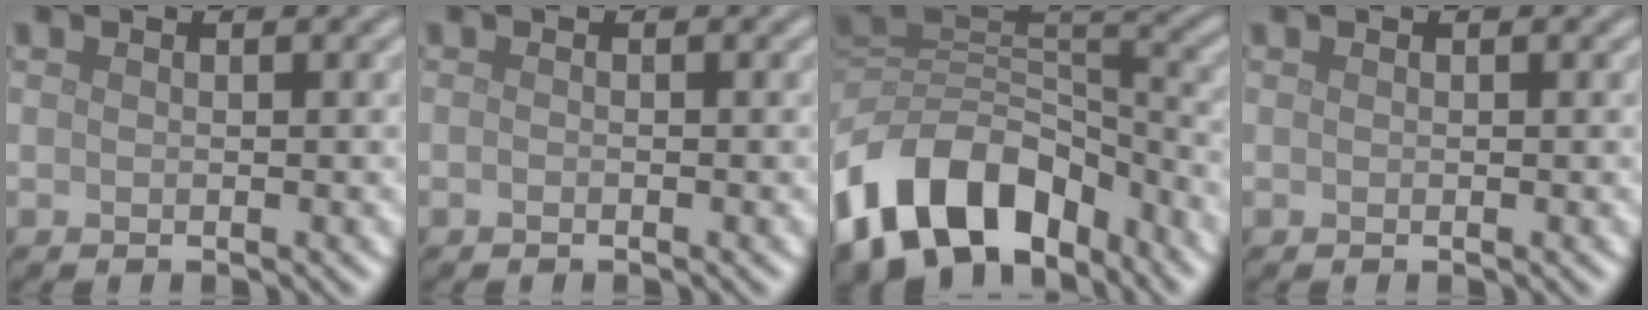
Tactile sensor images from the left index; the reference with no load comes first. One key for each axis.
{"total": 0.0}
{"total": 13.0, "fx": -7.8, "fy": 8.2, "fz": 6.4, "tx": -0.123, "ty": 0.009, "tz": -0.142}
{"total": 0.0}